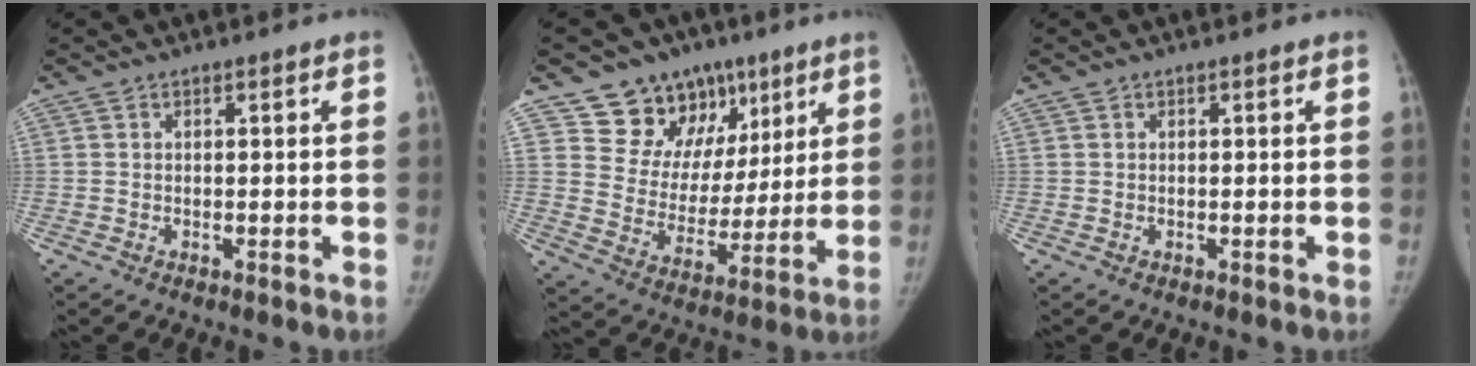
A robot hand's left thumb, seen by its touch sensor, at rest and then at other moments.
{"total": 16.4, "force": [9.7, 12.2, 5.2], "torque": [-0.019, -0.031, 0.160]}
{"total": 0.0}